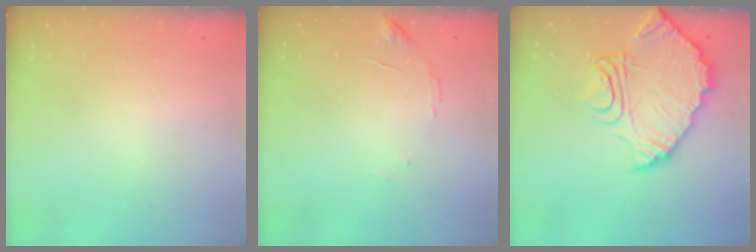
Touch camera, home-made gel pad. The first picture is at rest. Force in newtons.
{"total": 7.6, "press": 7.6, "slide": 0.4}
{"total": 16.5, "press": 16.4, "slide": 1.6}